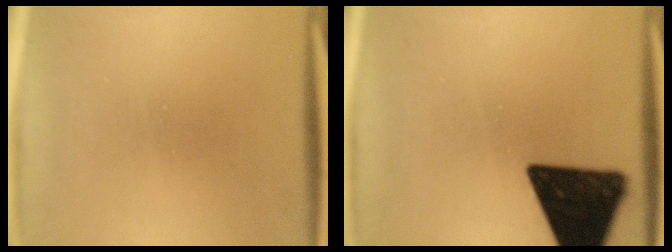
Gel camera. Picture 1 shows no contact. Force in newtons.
{"total": 17.1}